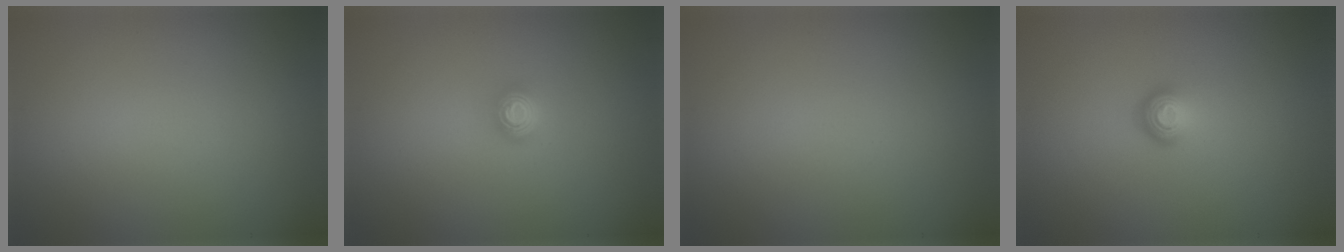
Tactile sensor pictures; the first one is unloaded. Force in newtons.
{"total": 1.6, "press": 1.2, "slide": 1.1}
{"total": 0.0}
{"total": 1.8, "press": 1.1, "slide": 1.5}